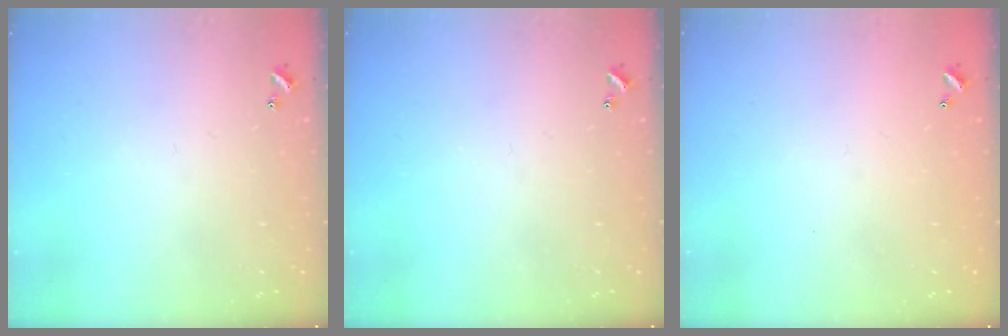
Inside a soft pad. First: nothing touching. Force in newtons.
{"total": 0.0}
{"total": 2.9, "press": 2.9, "slide": 0.1}